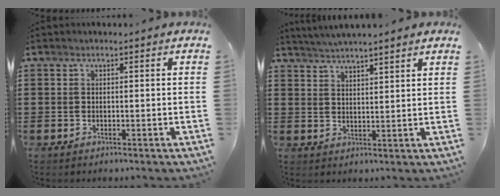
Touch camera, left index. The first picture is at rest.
{"total": 3.2, "force": [3.2, -0.2, 0.4], "torque": [-0.018, -0.009, 0.057]}